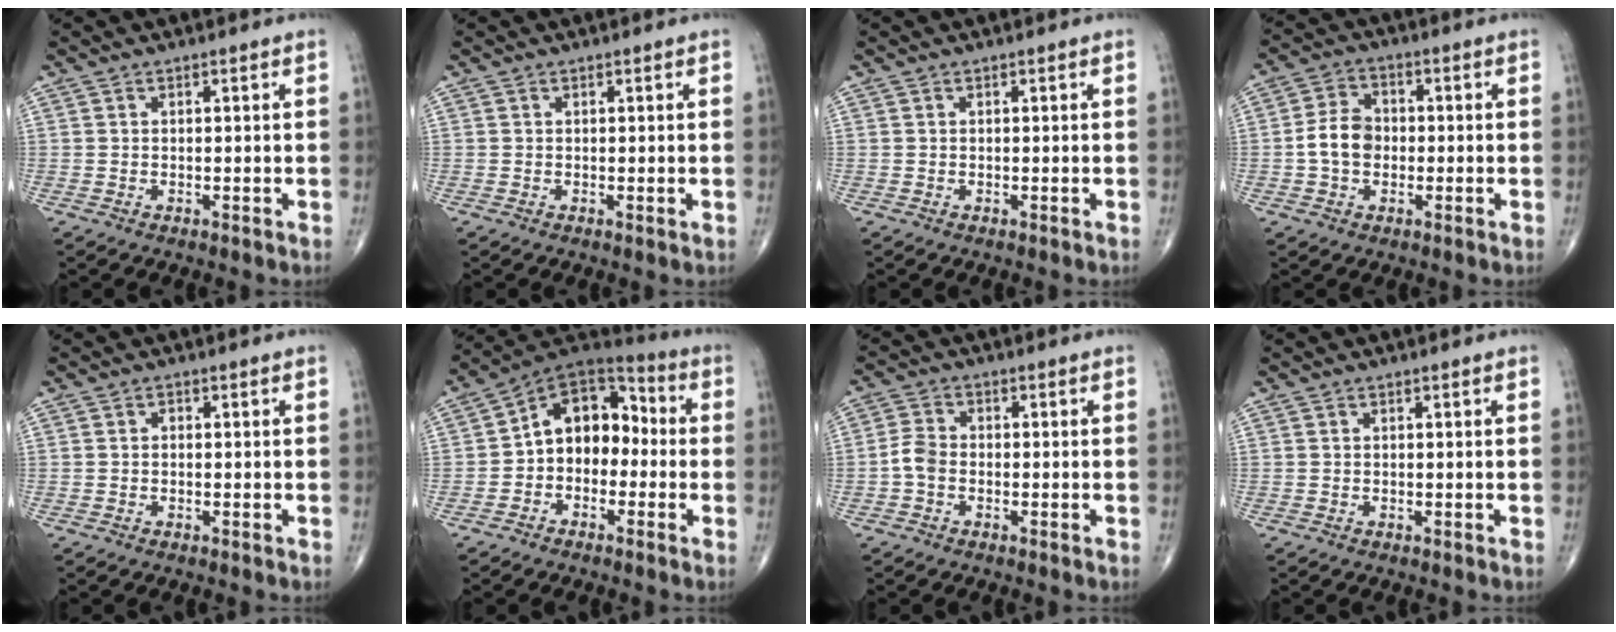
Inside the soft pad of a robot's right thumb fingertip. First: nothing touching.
{"total": 0.0}
{"total": 0.0}
{"total": 6.8, "force": [-0.8, 5.2, 4.4], "torque": [-0.068, 0.018, -0.023]}
{"total": 0.6, "force": [-0.1, 0.5, 0.4], "torque": [-0.002, 0.002, -0.005]}
{"total": 12.6, "force": [-1.2, 9.1, 8.6], "torque": [-0.091, 0.049, -0.042]}
{"total": 3.4, "force": [-1.1, 2.3, 2.2], "torque": [-0.045, 0.011, -0.031]}
{"total": 0.0}